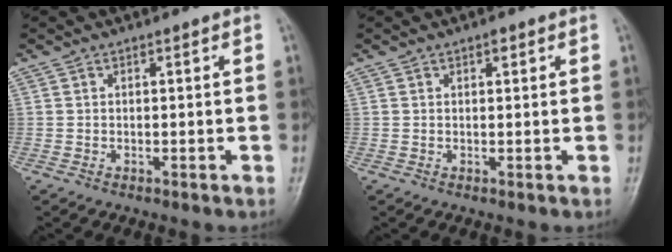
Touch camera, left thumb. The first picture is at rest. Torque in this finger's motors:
{"motor_torque": [0.23, 0.11, 0.08, -0.20, 0.00]}